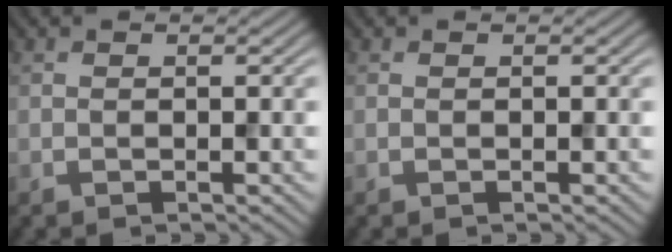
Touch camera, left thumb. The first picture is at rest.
{"total": 0.0}